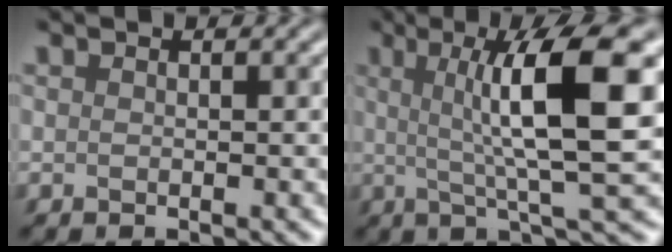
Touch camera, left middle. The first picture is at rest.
{"total": 9.8, "force": [1.8, 1.9, 9.4], "torque": [-0.125, 0.002, 0.030]}